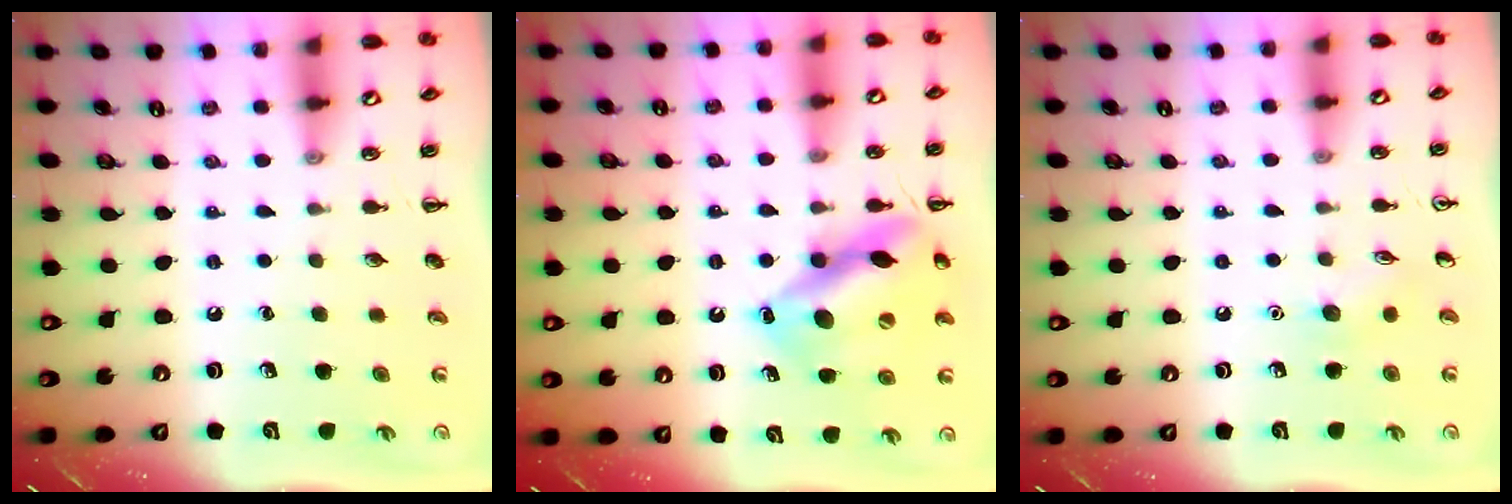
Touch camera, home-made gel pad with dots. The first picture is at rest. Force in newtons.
{"total": 14.9, "press": 14.6, "slide": 2.9}
{"total": 5.9, "press": 5.7, "slide": 1.5}